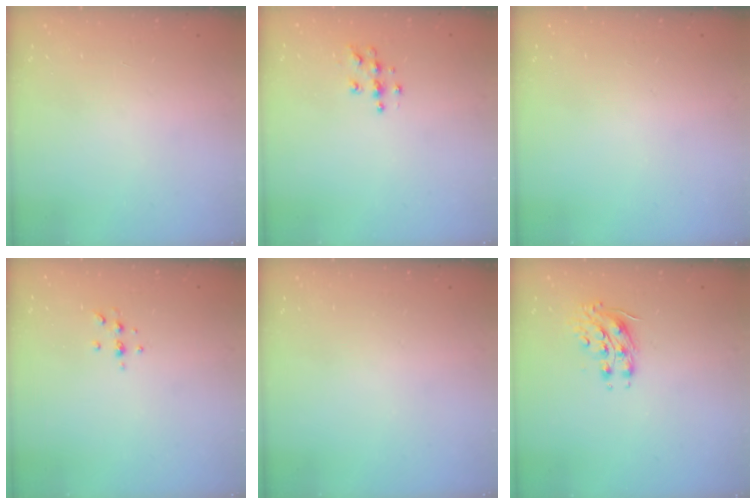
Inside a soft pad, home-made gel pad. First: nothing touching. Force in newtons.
{"total": 4.9, "press": 4.9, "slide": 0.1}
{"total": 0.0}
{"total": 4.1, "press": 3.7, "slide": 1.7}
{"total": 0.0}
{"total": 8.2, "press": 8.2, "slide": 0.4}